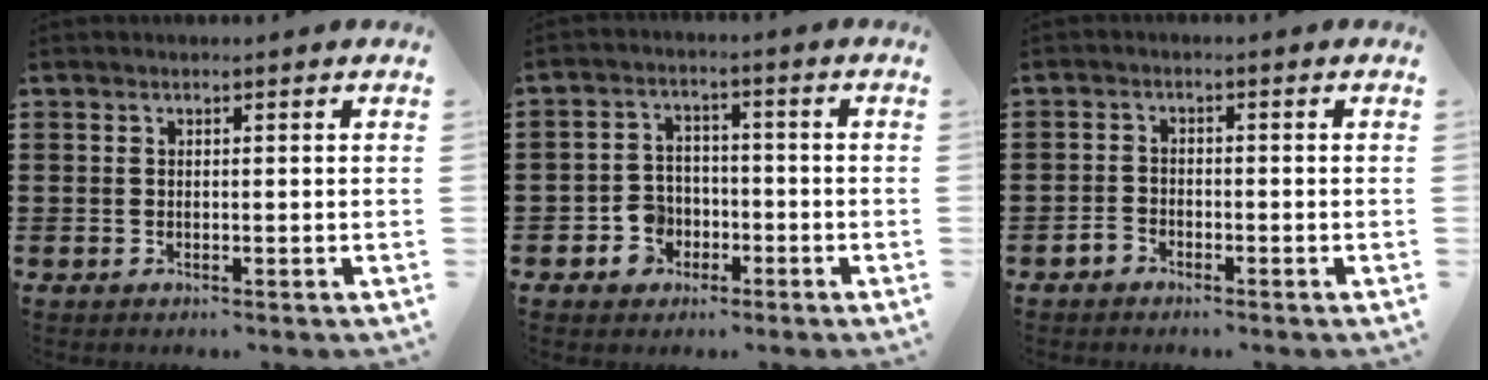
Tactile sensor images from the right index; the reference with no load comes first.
{"total": 4.5, "force": [-1.9, 3.8, 1.2], "torque": [-0.032, 0.011, -0.037]}
{"total": 1.6, "force": [-1.3, 0.9, 0.4], "torque": [-0.011, 0.003, -0.027]}